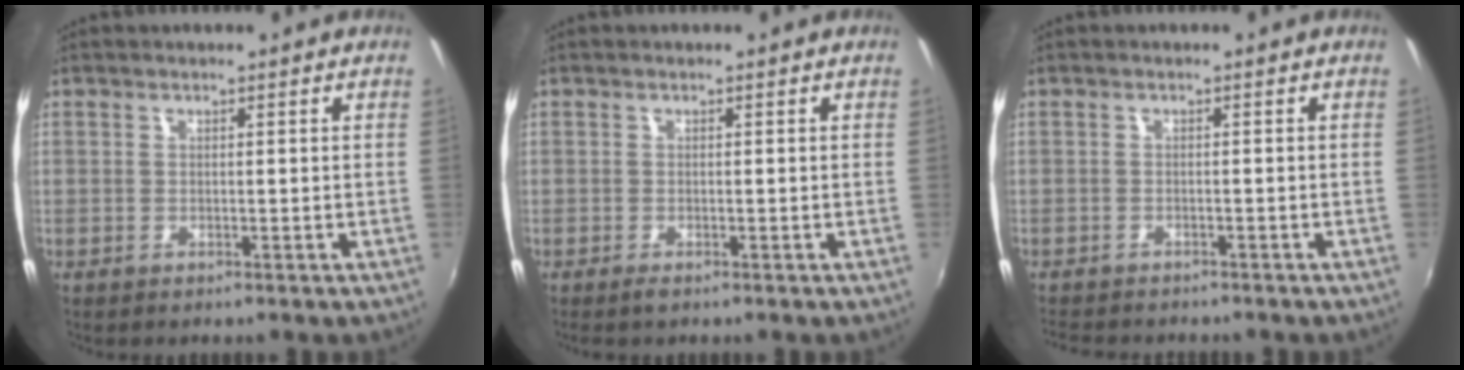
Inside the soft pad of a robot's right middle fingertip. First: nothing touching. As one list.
[{"total": 1.0, "force": [-0.8, 0.2, 0.6], "torque": [-0.013, -0.005, -0.015]}, {"total": 5.0, "force": [-4.6, 1.1, 1.6], "torque": [-0.043, -0.017, -0.074]}]